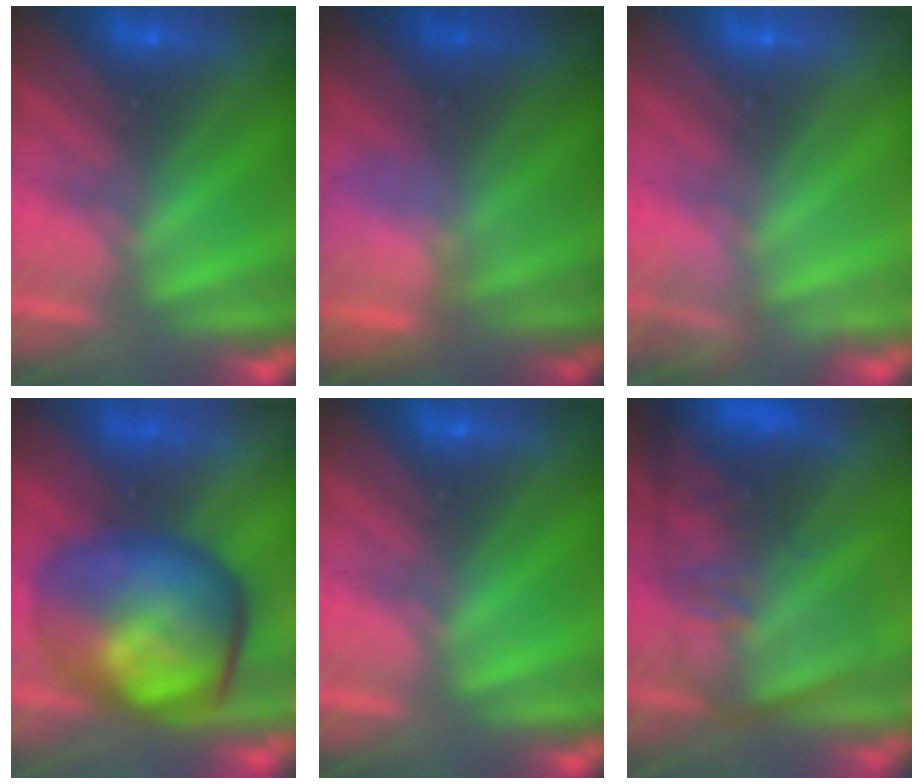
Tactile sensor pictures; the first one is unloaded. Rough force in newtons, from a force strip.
{"total": 3.7}
{"total": 2.0}
{"total": 7.7}
{"total": 0.0}
{"total": 7.8}